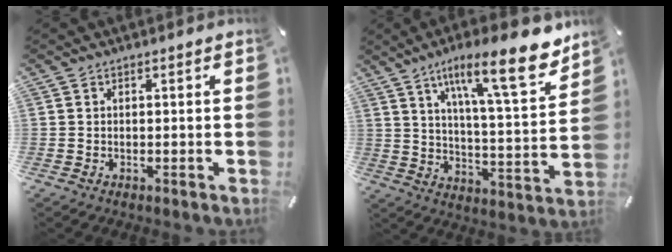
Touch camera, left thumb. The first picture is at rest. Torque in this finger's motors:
{"motor_torque": [2.56, 2.44, 1.38, -1.38, 0.30]}